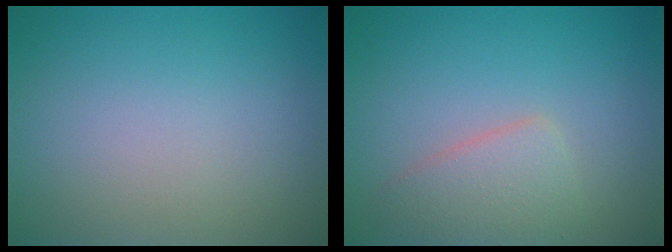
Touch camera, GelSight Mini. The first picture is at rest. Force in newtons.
{"total": 2.8, "press": 2.8, "slide": 0.2}